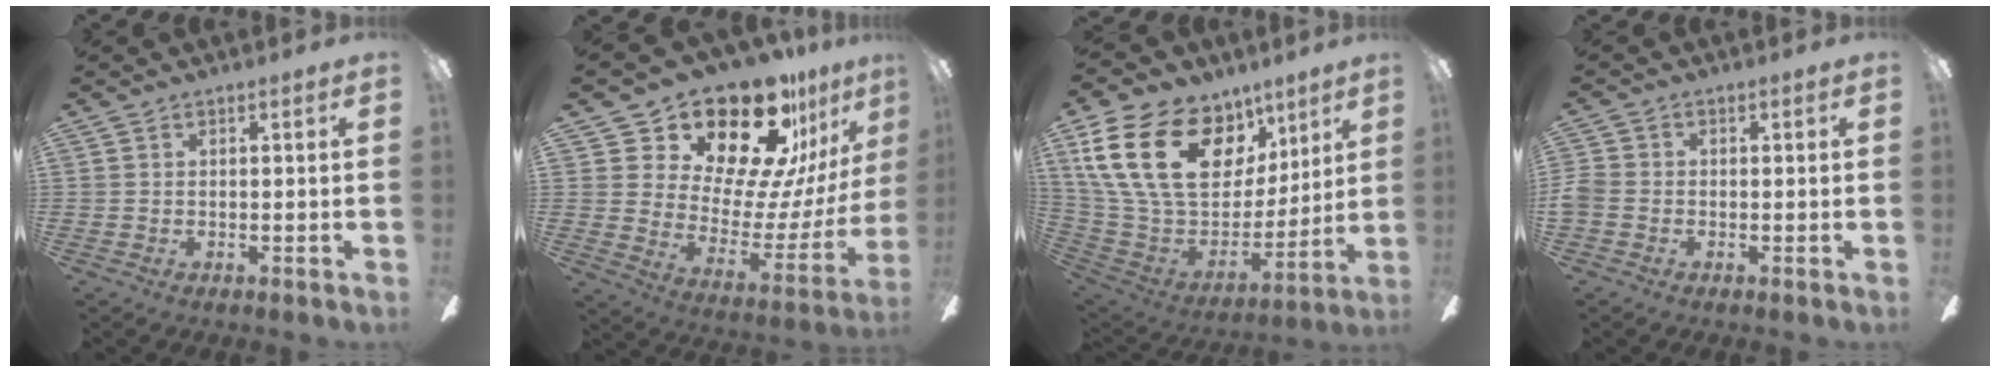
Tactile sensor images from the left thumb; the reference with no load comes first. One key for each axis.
{"total": 24.5, "fx": 20.0, "fy": 9.1, "fz": 10.8, "tx": -0.160, "ty": -0.154, "tz": 0.350}
{"total": 27.5, "fx": 11.4, "fy": 18.0, "fz": 17.4, "tx": -0.343, "ty": -0.039, "tz": 0.223}
{"total": 2.9, "fx": -1.1, "fy": 2.2, "fz": 1.5, "tx": -0.029, "ty": 0.007, "tz": -0.020}